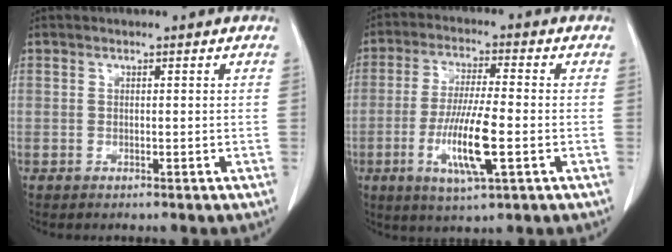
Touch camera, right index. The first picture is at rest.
{"total": 10.3, "force": [-2.9, 1.0, 9.8], "torque": [-0.191, -0.015, -0.054]}